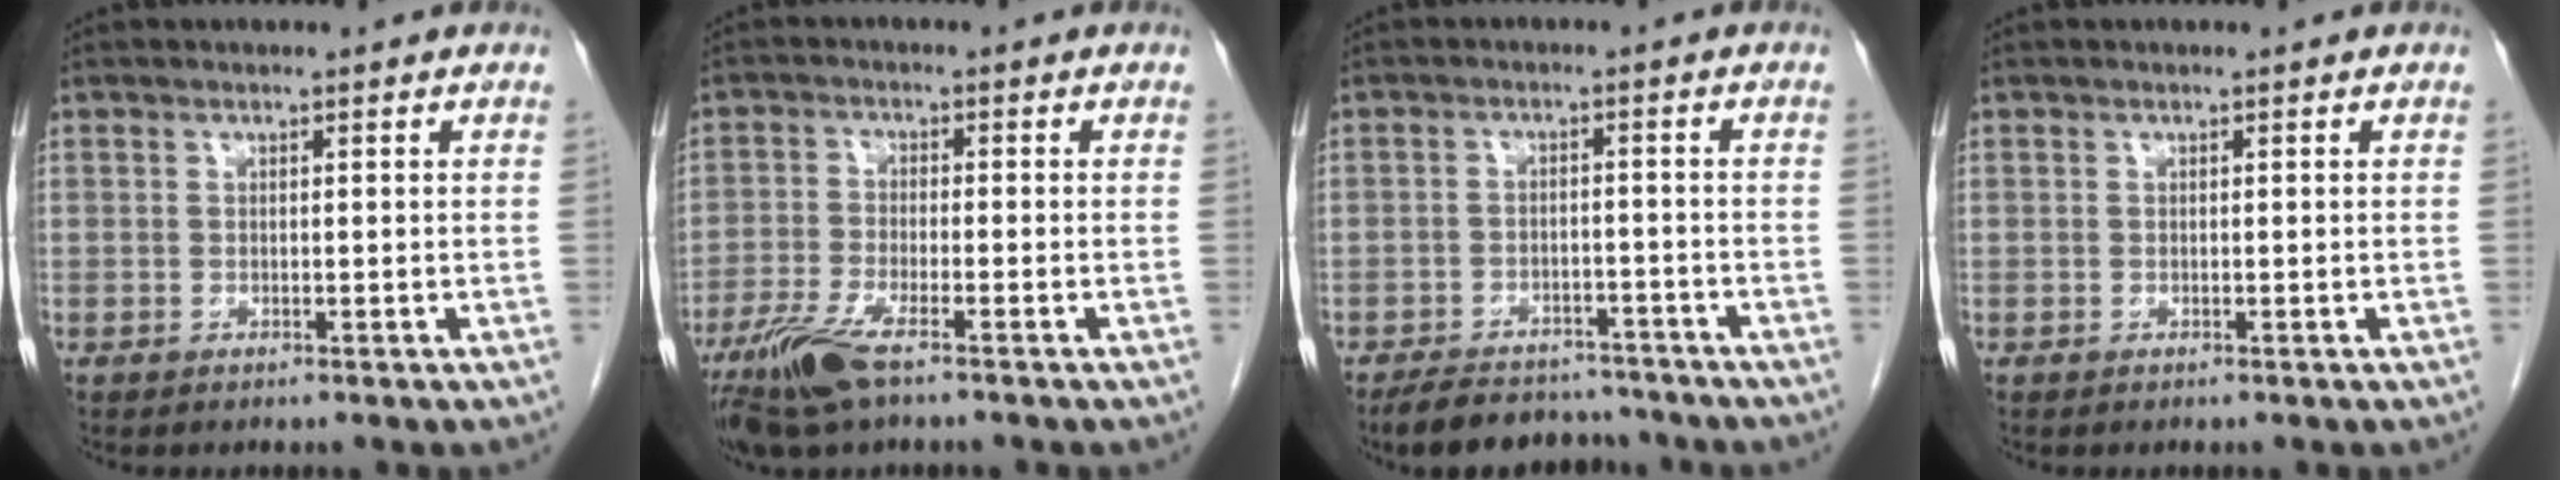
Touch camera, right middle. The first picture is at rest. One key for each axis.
{"total": 7.6, "fx": -5.0, "fy": 1.3, "fz": 5.5, "tx": -0.121, "ty": -0.017, "tz": -0.094}
{"total": 9.8, "fx": -8.7, "fy": 3.4, "fz": 2.7, "tx": -0.037, "ty": 0.005, "tz": -0.123}
{"total": 0.0}